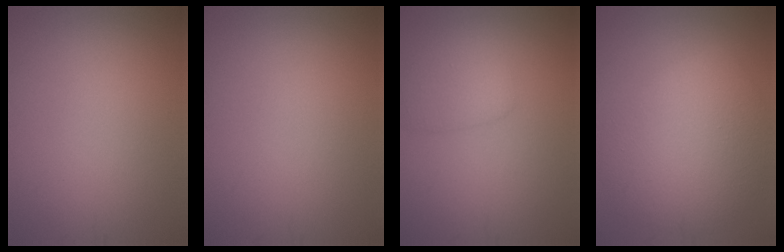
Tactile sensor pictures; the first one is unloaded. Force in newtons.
{"total": 0.0}
{"total": 2.5, "press": 2.5, "slide": 0.1}
{"total": 7.5, "press": 7.5, "slide": 0.2}